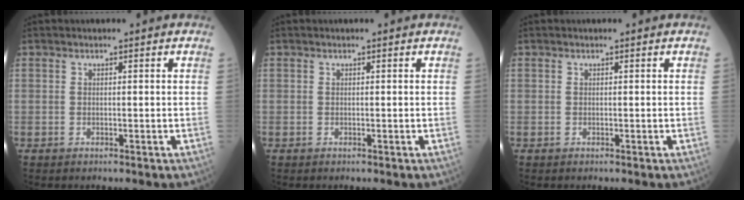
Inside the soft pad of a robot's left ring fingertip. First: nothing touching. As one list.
[{"total": 0.0}, {"total": 0.0}]